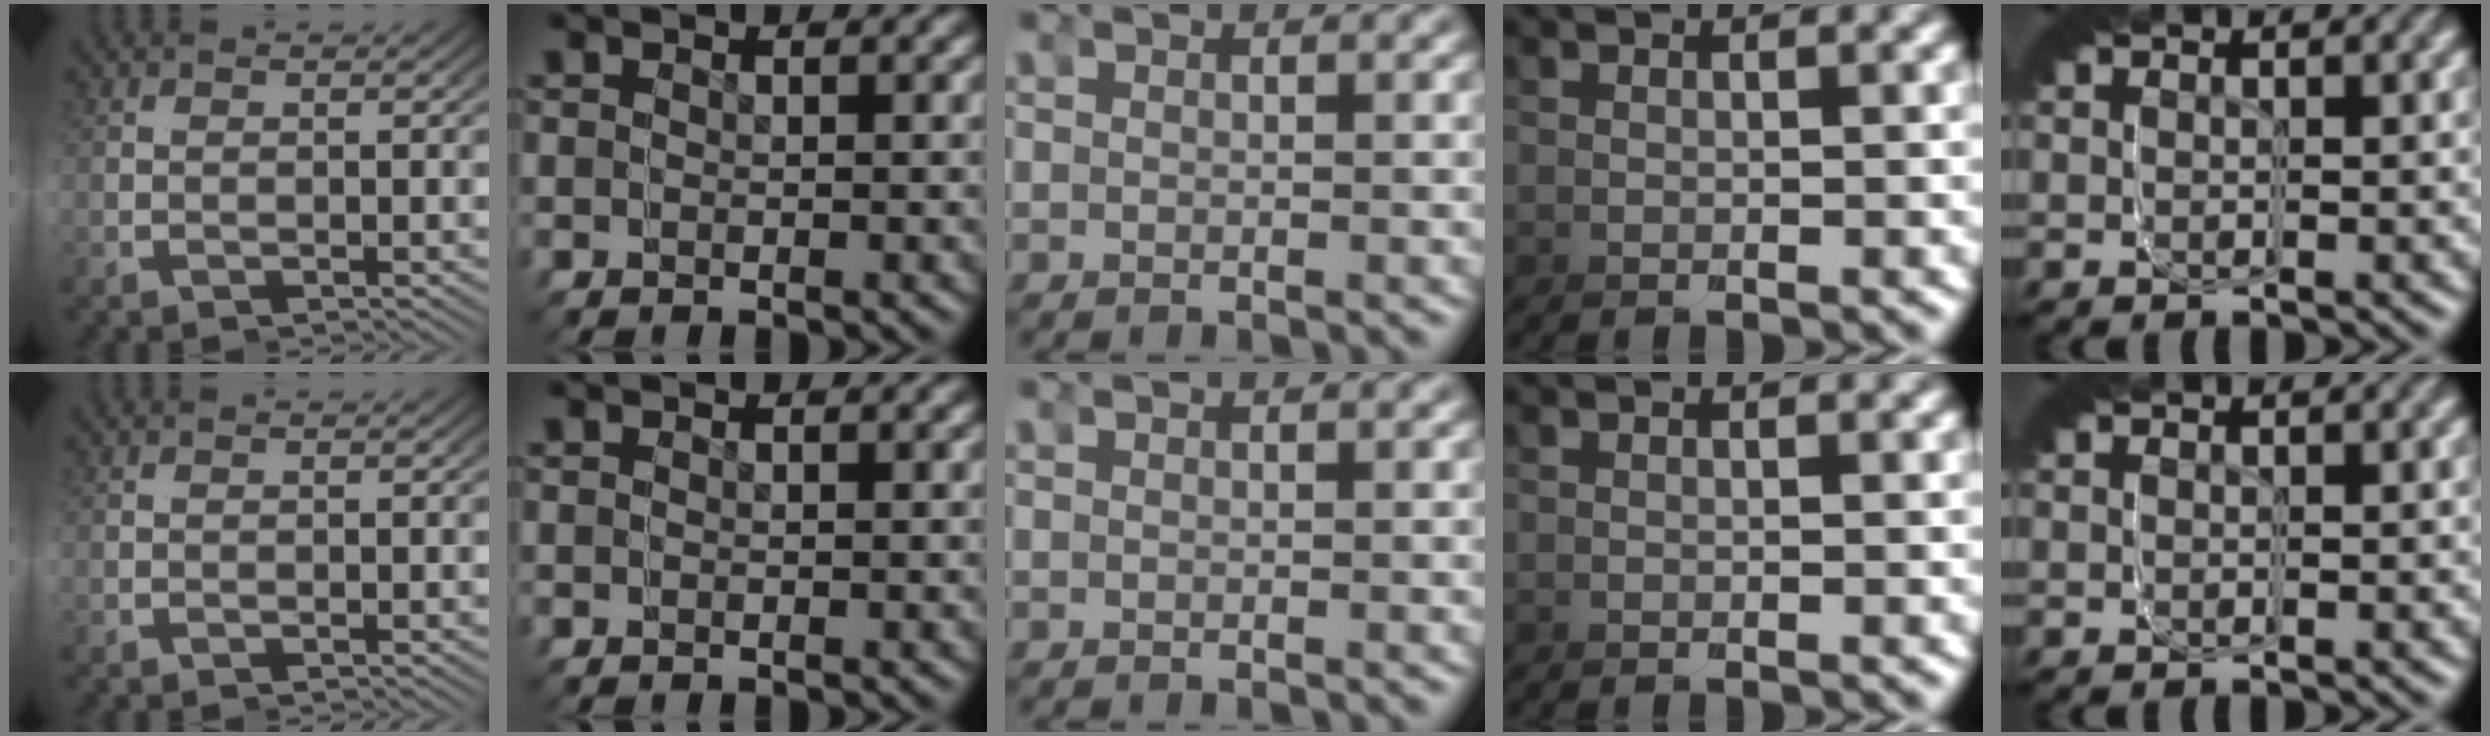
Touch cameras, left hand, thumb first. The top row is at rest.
{}